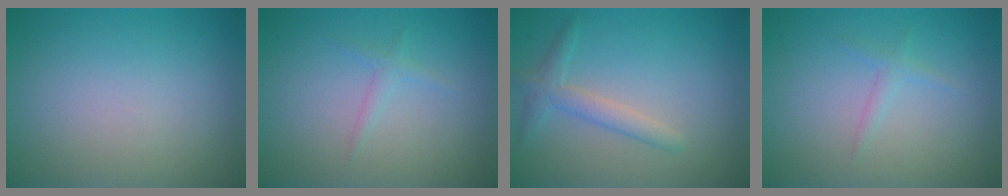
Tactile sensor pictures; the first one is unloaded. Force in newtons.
{"total": 0.9, "press": 0.9, "slide": 0.1}
{"total": 2.1, "press": 2.1, "slide": 0.1}
{"total": 0.9, "press": 0.9, "slide": 0.1}